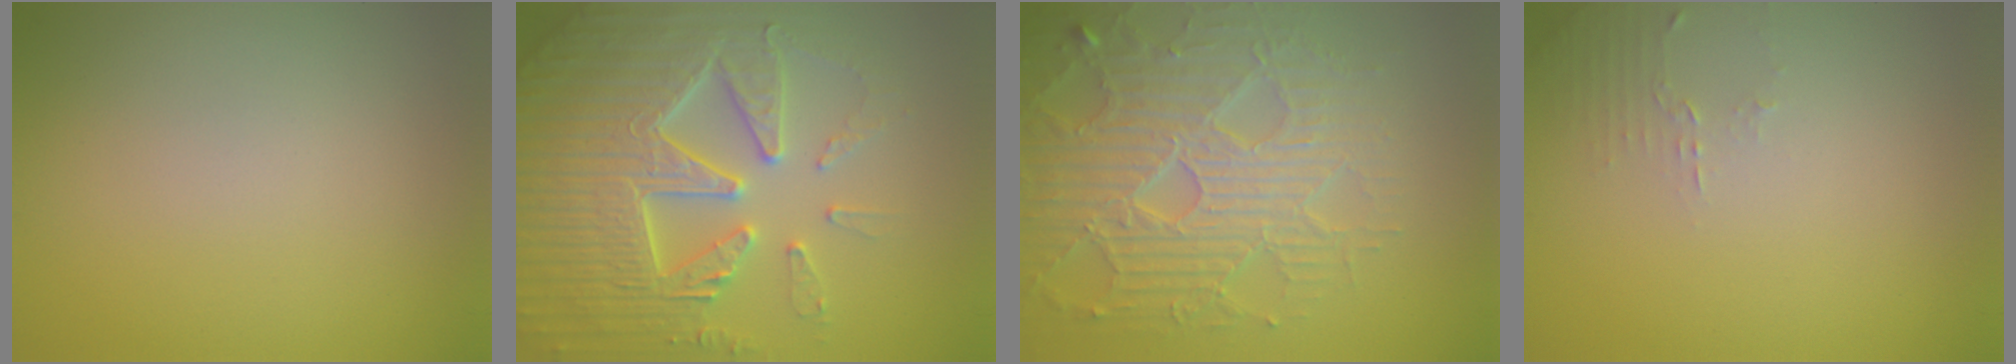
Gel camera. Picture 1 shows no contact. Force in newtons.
{"total": 7.7, "press": 7.5, "slide": 1.6}
{"total": 7.0, "press": 5.7, "slide": 4.0}
{"total": 1.2, "press": 1.2, "slide": 0.4}